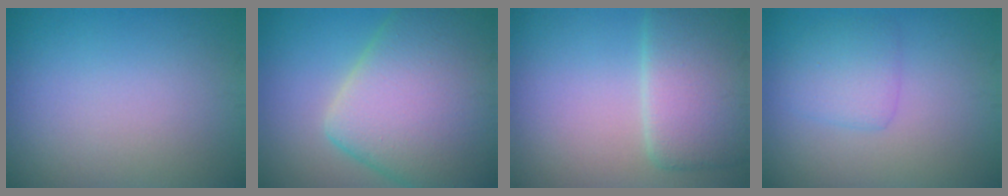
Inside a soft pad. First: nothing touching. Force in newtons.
{"total": 12.7, "press": 12.7, "slide": 0.6}
{"total": 6.8, "press": 6.8, "slide": 0.1}
{"total": 2.4, "press": 2.4, "slide": 0.1}